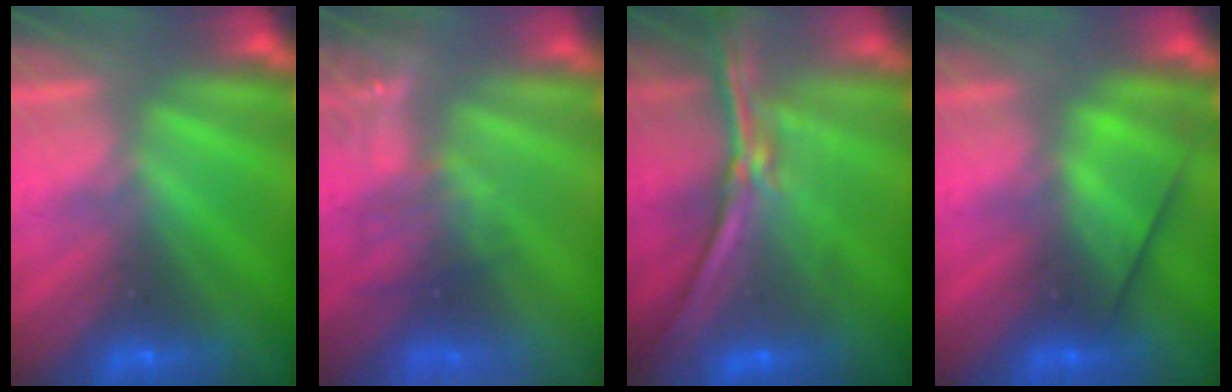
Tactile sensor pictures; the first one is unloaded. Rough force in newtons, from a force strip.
{"total": 4.4}
{"total": 7.0}
{"total": 2.6}